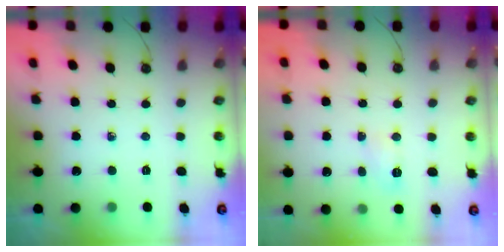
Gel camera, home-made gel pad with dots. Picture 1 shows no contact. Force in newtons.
{"total": 3.7, "press": 3.7, "slide": 0.3}